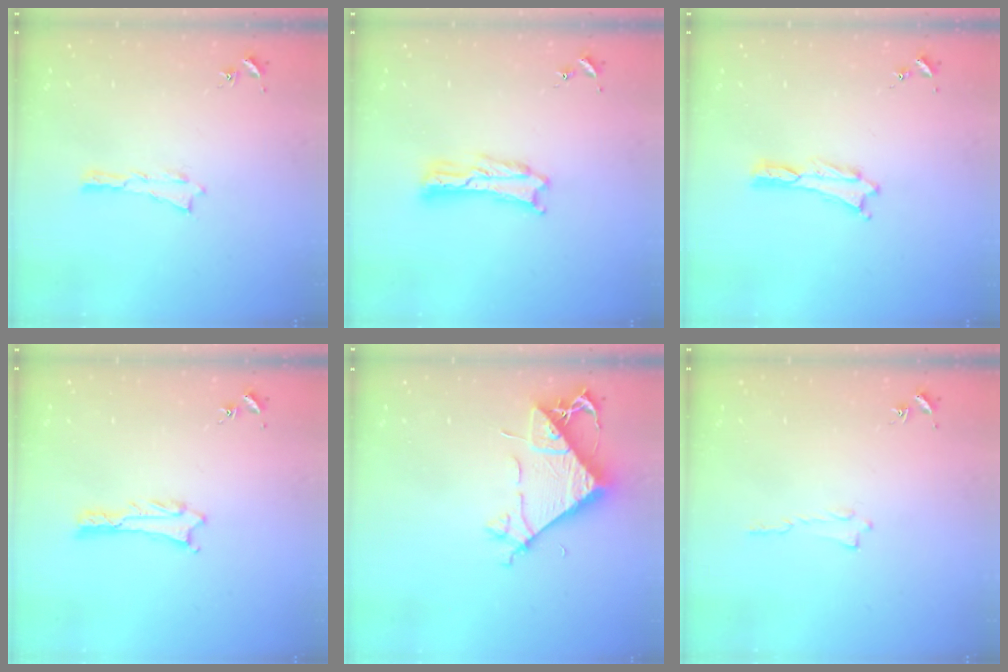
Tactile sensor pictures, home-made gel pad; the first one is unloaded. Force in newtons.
{"total": 1.6, "press": 1.6, "slide": 0.3}
{"total": 0.0}
{"total": 1.1, "press": 1.1, "slide": 0.1}
{"total": 7.8, "press": 7.7, "slide": 1.2}
{"total": 0.0}